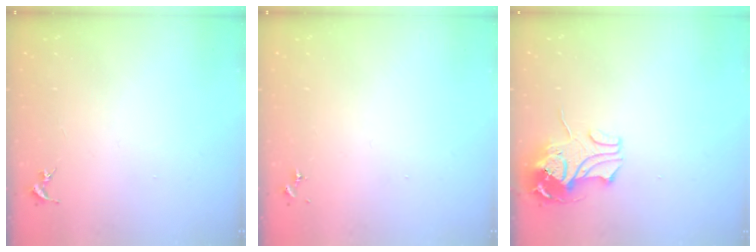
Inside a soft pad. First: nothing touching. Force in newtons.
{"total": 0.0}
{"total": 10.9, "press": 10.9, "slide": 1.1}